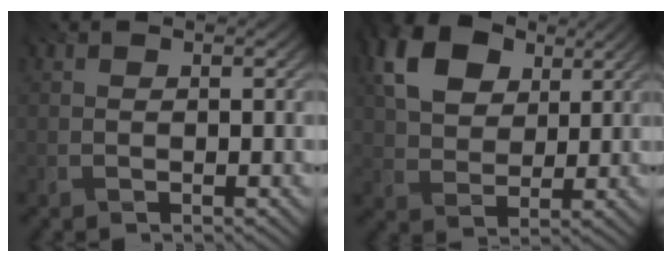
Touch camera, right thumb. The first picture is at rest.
{"total": 10.5, "force": [4.3, 7.0, 6.5], "torque": [-0.153, 0.021, 0.057]}